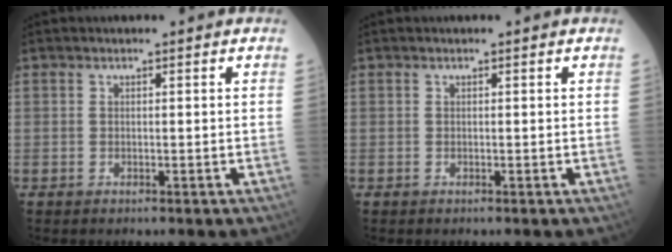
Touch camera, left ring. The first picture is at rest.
{"total": 0.0}